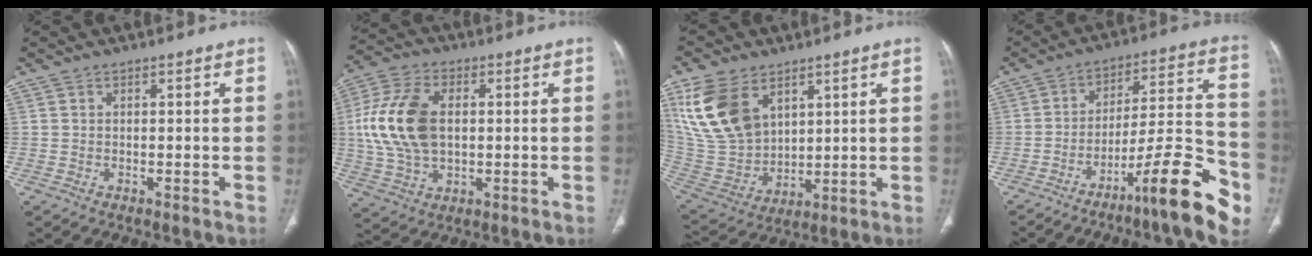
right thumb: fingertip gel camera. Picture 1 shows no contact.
{"total": 15.0, "force": [1.3, 9.4, 11.6], "torque": [-0.240, 0.010, 0.025]}
{"total": 17.2, "force": [7.4, 11.8, 10.1], "torque": [-0.186, -0.024, 0.167]}
{"total": 19.9, "force": [-10.1, 3.9, 16.7], "torque": [-0.232, 0.075, -0.150]}